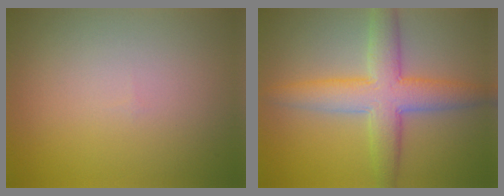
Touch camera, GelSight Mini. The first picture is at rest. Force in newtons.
{"total": 6.6, "press": 6.6, "slide": 0.1}